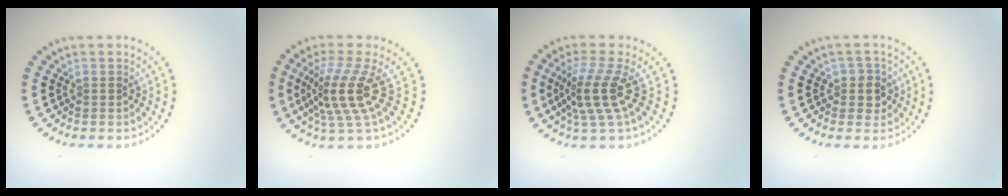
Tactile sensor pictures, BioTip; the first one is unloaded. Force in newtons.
{"total": 4.4, "press": 3.1, "slide": 3.1}
{"total": 3.9, "press": 2.9, "slide": 2.7}
{"total": 1.8, "press": 1.7, "slide": 0.8}